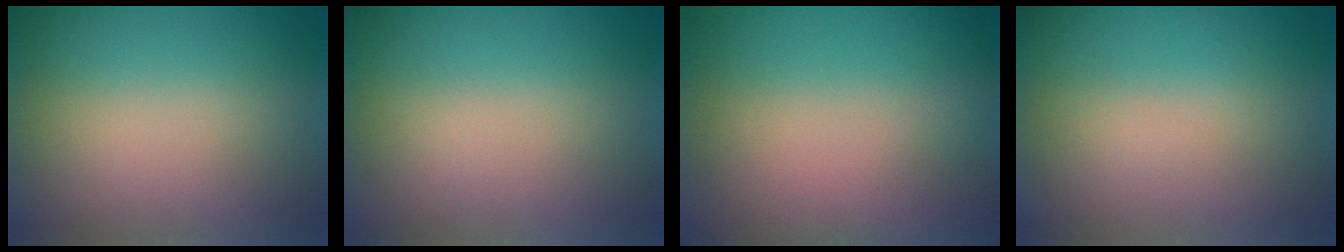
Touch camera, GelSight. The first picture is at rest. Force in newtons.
{"total": 1.2}
{"total": 5.9}
{"total": 1.1}